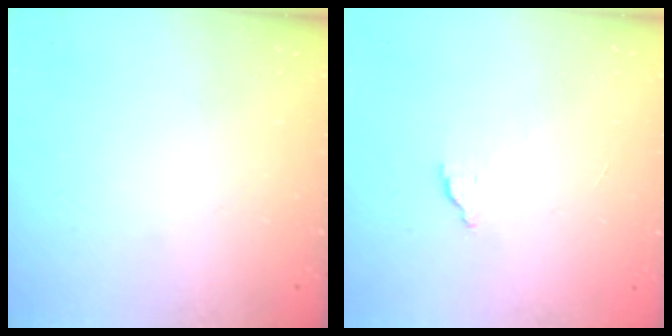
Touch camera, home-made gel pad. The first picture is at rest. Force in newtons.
{"total": 1.7, "press": 1.7, "slide": 0.1}